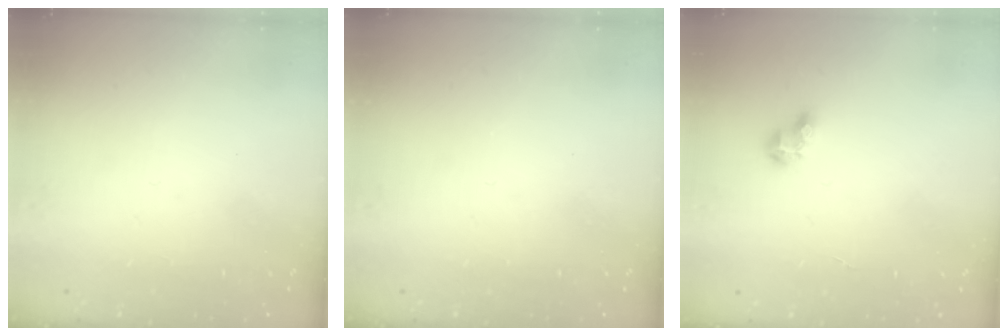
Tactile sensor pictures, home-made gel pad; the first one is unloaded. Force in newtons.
{"total": 0.0}
{"total": 3.5, "press": 3.5, "slide": 0.3}